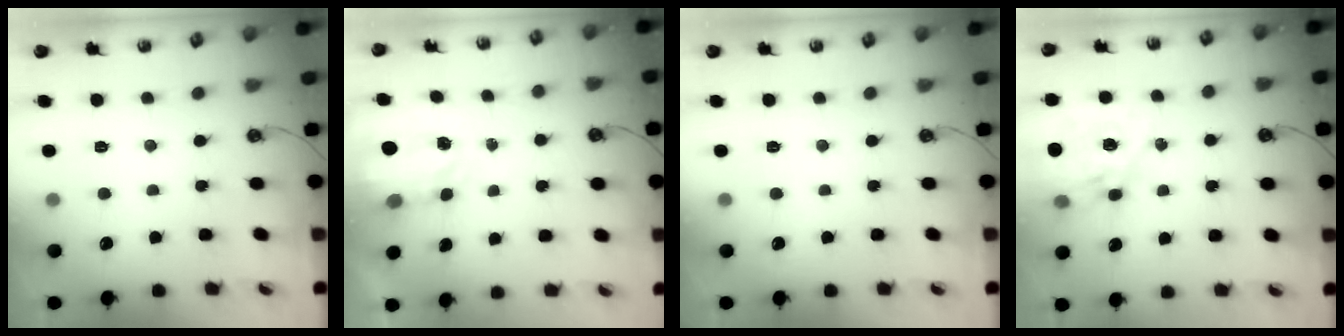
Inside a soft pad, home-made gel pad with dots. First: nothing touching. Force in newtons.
{"total": 4.0, "press": 3.9, "slide": 0.6}
{"total": 0.0}
{"total": 14.5, "press": 14.5, "slide": 1.0}